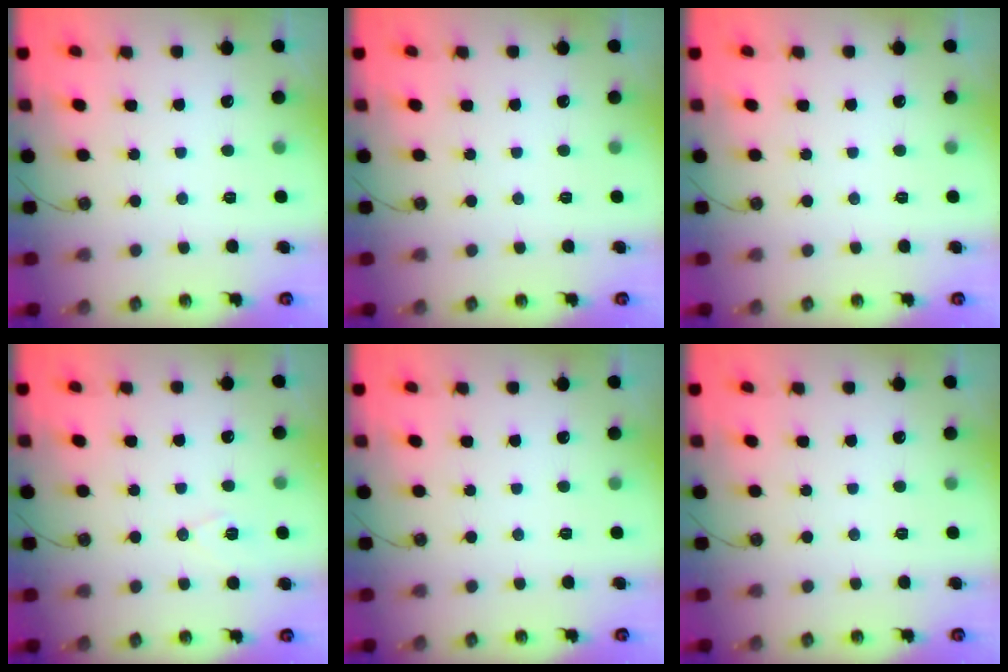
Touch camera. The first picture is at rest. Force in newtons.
{"total": 0.0}
{"total": 0.0}
{"total": 7.9, "press": 6.6, "slide": 4.2}
{"total": 0.0}
{"total": 0.0}